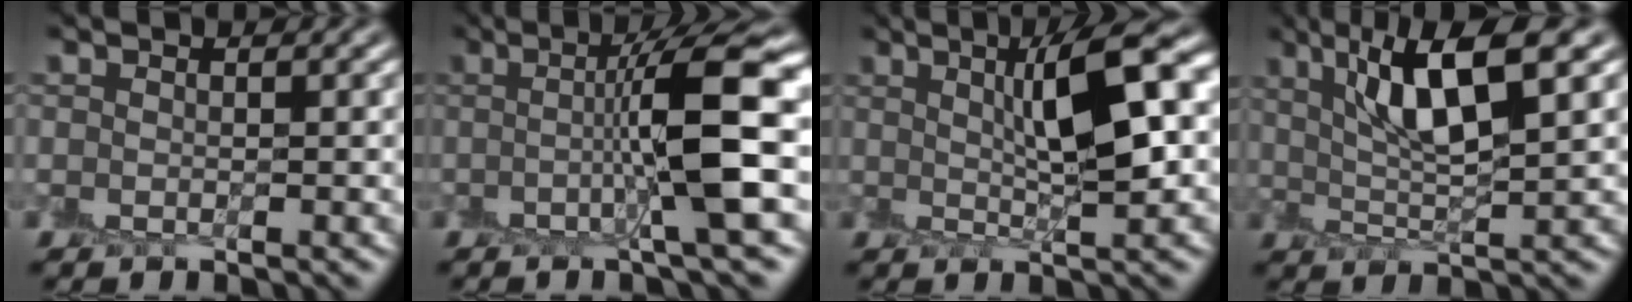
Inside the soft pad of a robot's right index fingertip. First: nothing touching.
{"total": 7.7, "force": [-0.4, 1.0, 7.7], "torque": [-0.109, 0.016, -0.011]}
{"total": 7.6, "force": [1.8, 1.4, 7.3], "torque": [-0.102, 0.014, 0.028]}
{"total": 7.2, "force": [3.4, 1.4, 6.2], "torque": [-0.099, 0.013, 0.059]}